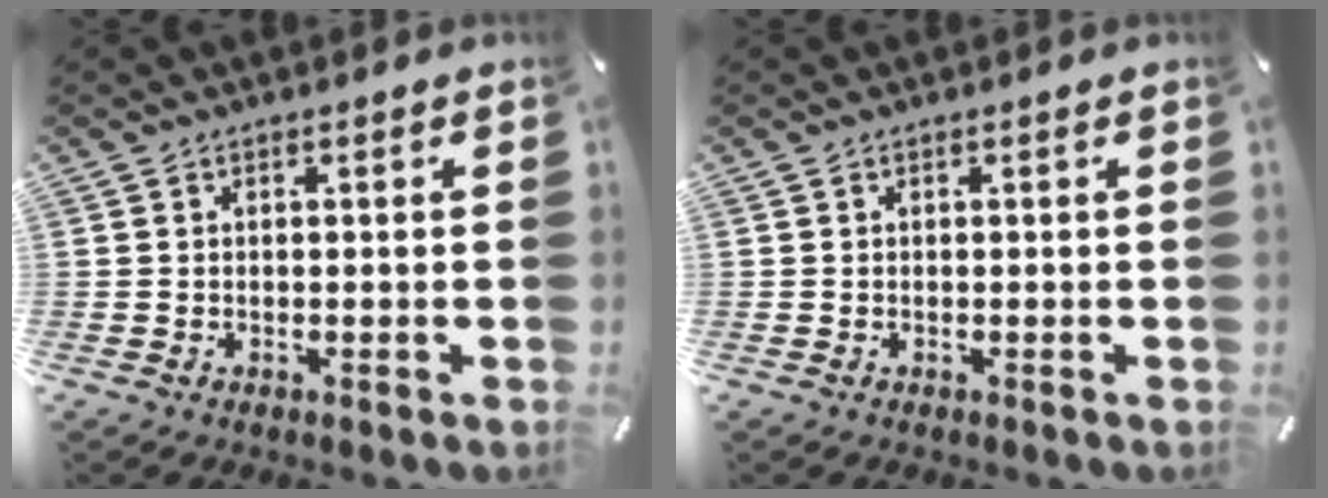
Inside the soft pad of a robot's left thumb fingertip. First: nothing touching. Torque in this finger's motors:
{"motor_torque": [-0.02, -0.01, 0.00, 0.00, 0.00]}